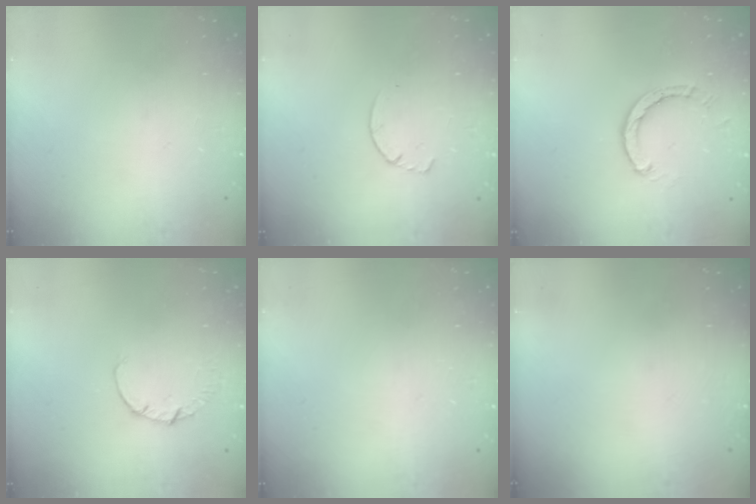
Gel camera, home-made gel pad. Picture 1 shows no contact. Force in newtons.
{"total": 2.9, "press": 2.9, "slide": 0.4}
{"total": 3.0, "press": 3.0, "slide": 0.3}
{"total": 1.9, "press": 1.9, "slide": 0.3}
{"total": 2.4, "press": 2.4, "slide": 0.2}
{"total": 0.0}